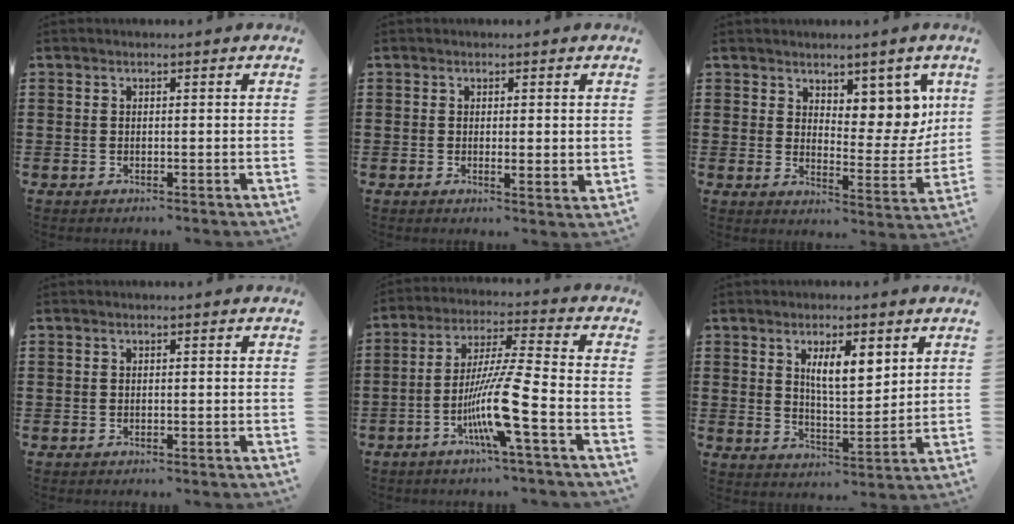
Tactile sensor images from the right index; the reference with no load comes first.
{"total": 1.5, "force": [0.2, 0.3, 1.5], "torque": [-0.028, 0.000, 0.002]}
{"total": 7.0, "force": [4.8, 4.0, 3.0], "torque": [-0.048, -0.030, 0.084]}
{"total": 0.0}
{"total": 11.1, "force": [-4.6, 0.0, 10.2], "torque": [-0.211, -0.015, -0.094]}
{"total": 6.5, "force": [2.9, 2.2, 5.4], "torque": [-0.097, -0.001, 0.046]}